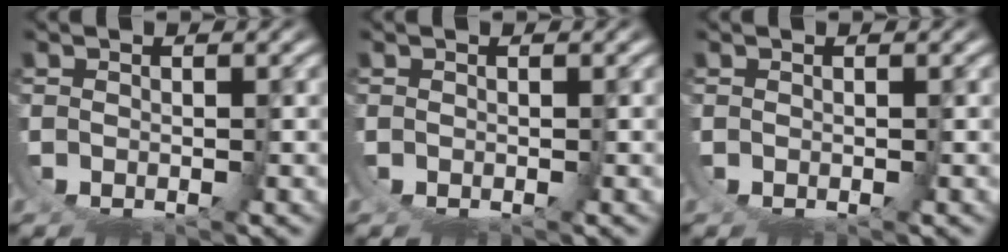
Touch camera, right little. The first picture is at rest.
{"total": 0.0}
{"total": 0.0}